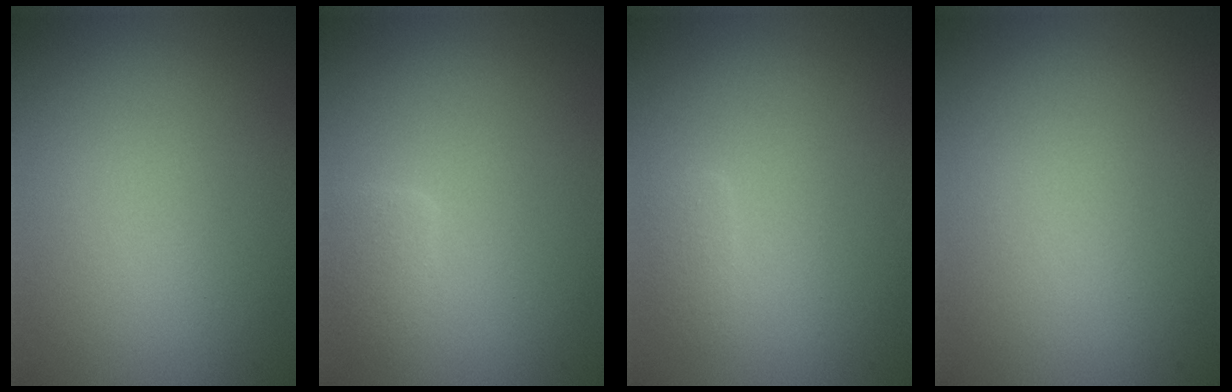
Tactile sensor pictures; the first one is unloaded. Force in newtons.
{"total": 1.5, "press": 1.5, "slide": 0.1}
{"total": 0.8, "press": 0.8, "slide": 0.0}
{"total": 0.0}